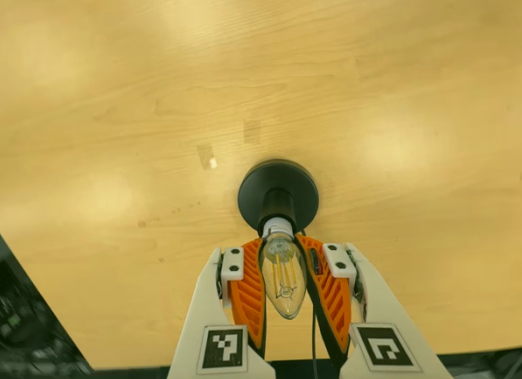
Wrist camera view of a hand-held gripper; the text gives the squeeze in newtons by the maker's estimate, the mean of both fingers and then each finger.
{"total": 26.8, "left": 29.1, "right": 24.4}